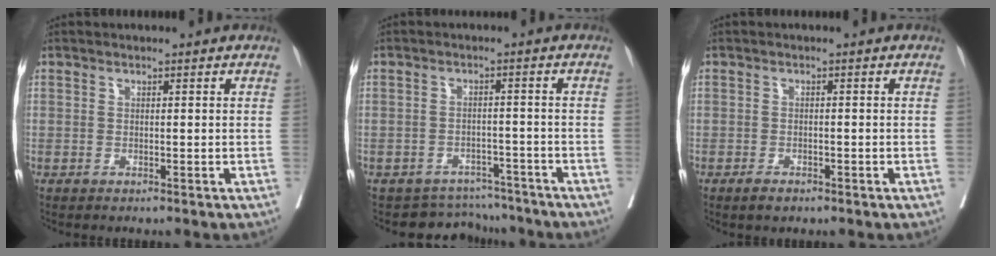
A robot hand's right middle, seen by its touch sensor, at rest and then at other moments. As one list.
[{"total": 7.0, "force": [-6.4, 2.4, -1.3], "torque": [0.026, 0.028, -0.086]}, {"total": 1.9, "force": [-1.3, 0.9, 1.1], "torque": [-0.020, -0.001, -0.017]}]